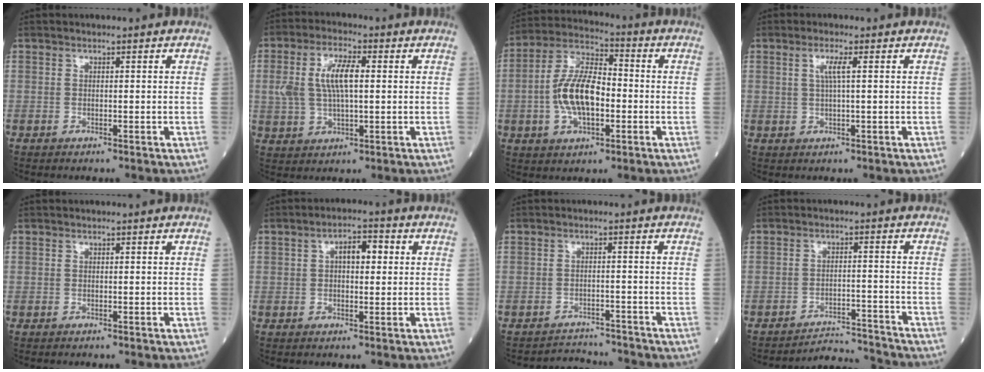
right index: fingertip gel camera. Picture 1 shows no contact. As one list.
[{"total": 8.1, "force": [1.3, 2.9, 7.5], "torque": [-0.162, 0.017, 0.029]}, {"total": 11.7, "force": [-1.6, 5.0, 10.5], "torque": [-0.221, 0.015, -0.031]}, {"total": 2.6, "force": [0.7, -0.1, 2.5], "torque": [-0.055, 0.001, 0.014]}, {"total": 0.0}, {"total": 4.5, "force": [1.0, 1.9, 3.9], "torque": [-0.064, 0.015, 0.014]}, {"total": 4.1, "force": [-3.9, 0.7, -1.2], "torque": [0.016, 0.013, -0.054]}, {"total": 6.4, "force": [-6.2, -1.2, -1.4], "torque": [0.019, 0.004, -0.096]}]